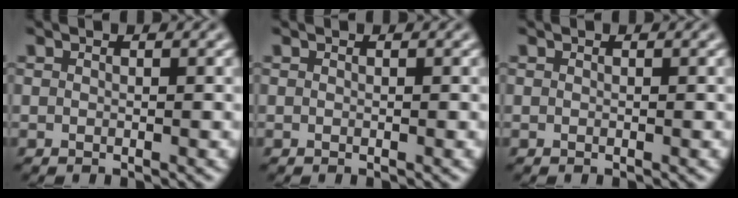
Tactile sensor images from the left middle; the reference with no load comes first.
{"total": 0.0}
{"total": 0.0}